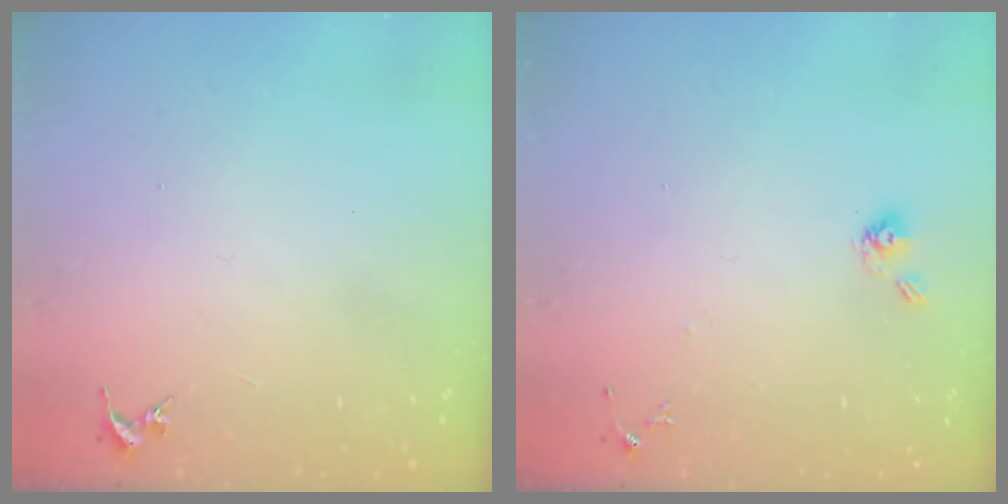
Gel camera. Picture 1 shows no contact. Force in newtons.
{"total": 6.5, "press": 6.4, "slide": 1.5}